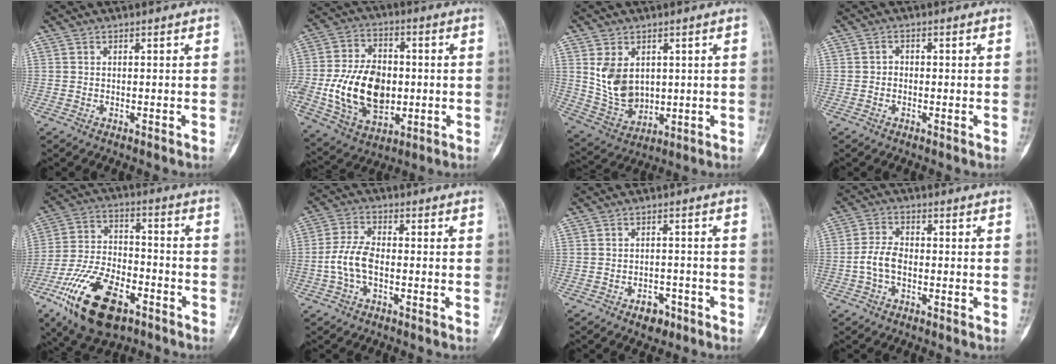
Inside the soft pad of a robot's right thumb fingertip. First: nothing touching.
{"total": 18.6, "force": [-2.0, 12.7, 13.4], "torque": [-0.218, 0.009, -0.020]}
{"total": 10.1, "force": [2.0, 7.4, 6.5], "torque": [-0.087, -0.014, 0.058]}
{"total": 1.5, "force": [-0.5, 1.3, 0.5], "torque": [0.006, 0.007, -0.016]}
{"total": 19.8, "force": [-10.7, 9.9, 13.4], "torque": [-0.240, 0.051, -0.188]}
{"total": 7.1, "force": [-1.8, 4.1, 5.6], "torque": [-0.119, 0.022, -0.043]}
{"total": 4.4, "force": [-2.8, 2.8, 2.0], "torque": [-0.009, 0.025, -0.036]}
{"total": 5.5, "force": [-1.6, 3.6, 3.9], "torque": [-0.075, 0.019, -0.038]}